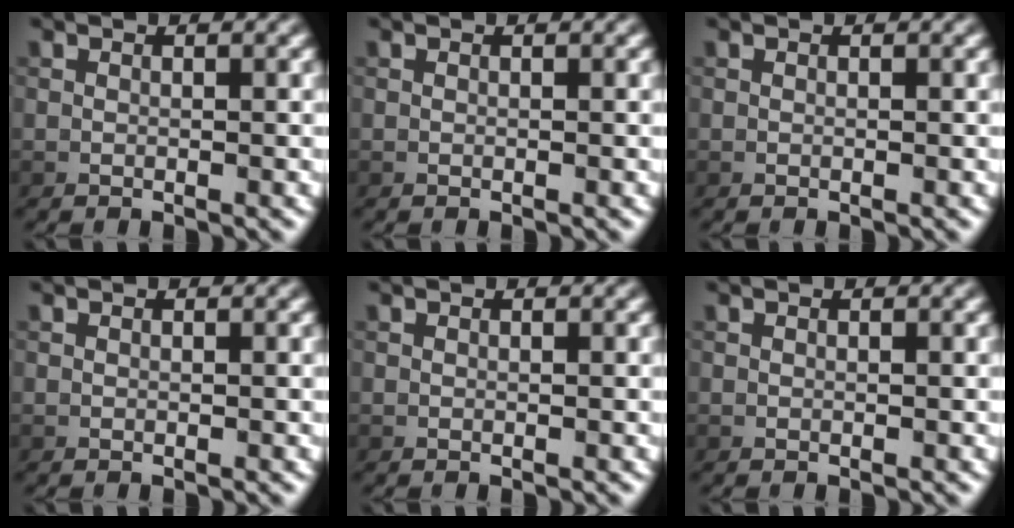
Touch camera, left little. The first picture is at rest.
{"total": 0.0}
{"total": 0.0}
{"total": 0.0}
{"total": 0.0}
{"total": 0.0}